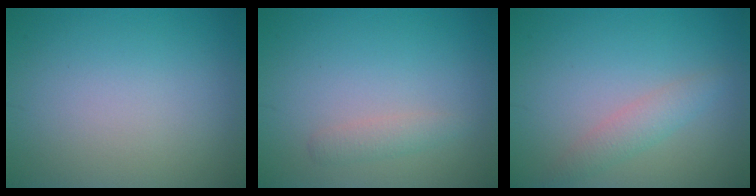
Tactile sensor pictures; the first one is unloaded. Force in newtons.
{"total": 1.3, "press": 1.3, "slide": 0.0}
{"total": 2.0, "press": 2.0, "slide": 0.1}